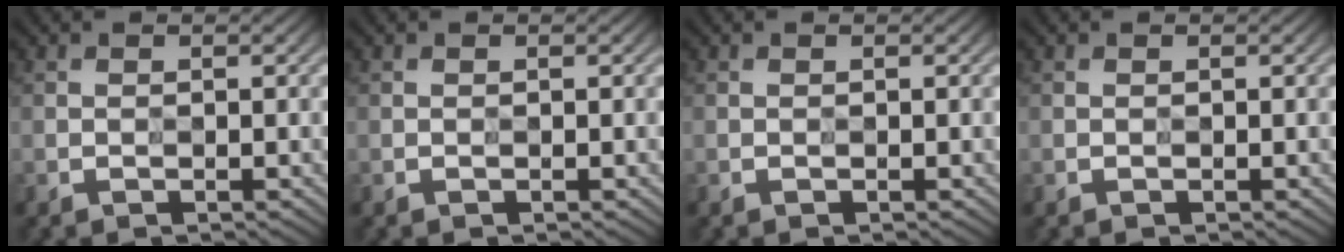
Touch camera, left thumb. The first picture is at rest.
{"total": 0.0}
{"total": 0.0}
{"total": 0.0}